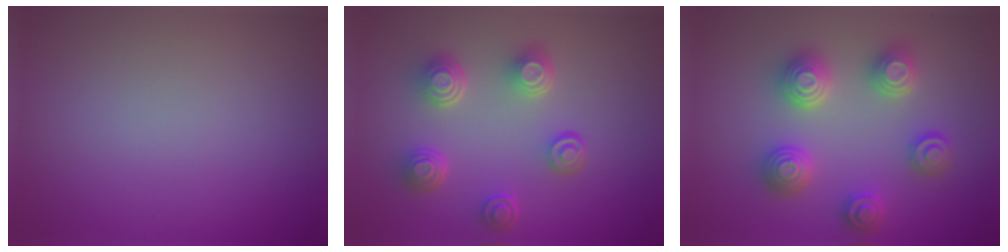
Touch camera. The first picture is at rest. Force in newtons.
{"total": 4.9, "press": 3.7, "slide": 3.3}
{"total": 4.9, "press": 4.8, "slide": 0.8}